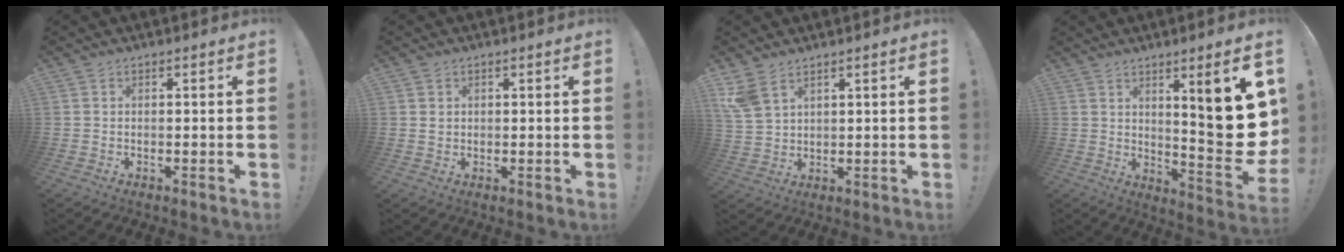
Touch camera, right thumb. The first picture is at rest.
{"total": 1.5, "force": [0.5, 1.4, 0.1], "torque": [0.005, 0.000, 0.008]}
{"total": 6.7, "force": [4.3, 3.6, 3.6], "torque": [-0.081, -0.011, 0.087]}
{"total": 16.6, "force": [5.0, 3.3, 15.4], "torque": [-0.188, -0.053, 0.077]}